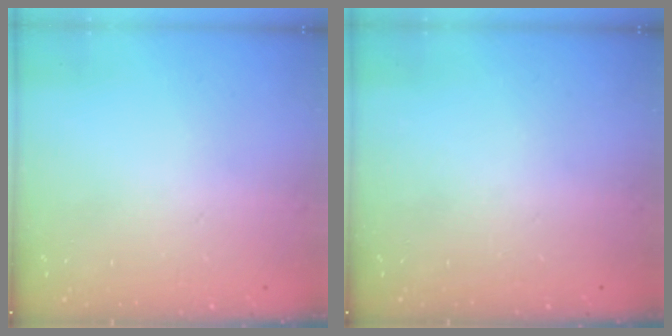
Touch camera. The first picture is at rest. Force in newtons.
{"total": 0.0}